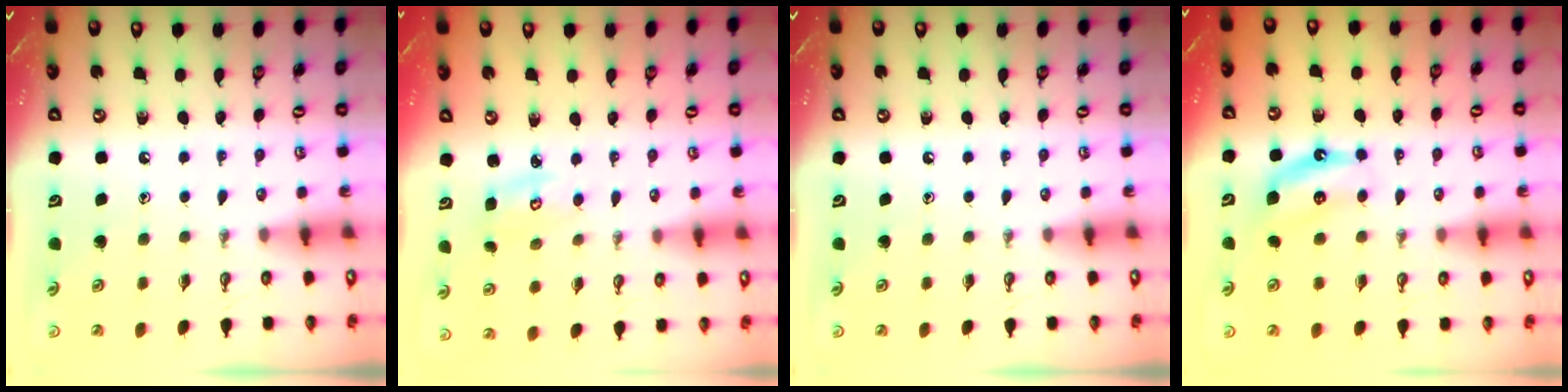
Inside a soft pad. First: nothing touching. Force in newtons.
{"total": 5.0, "press": 5.0, "slide": 0.6}
{"total": 0.0}
{"total": 5.9, "press": 5.9, "slide": 0.9}